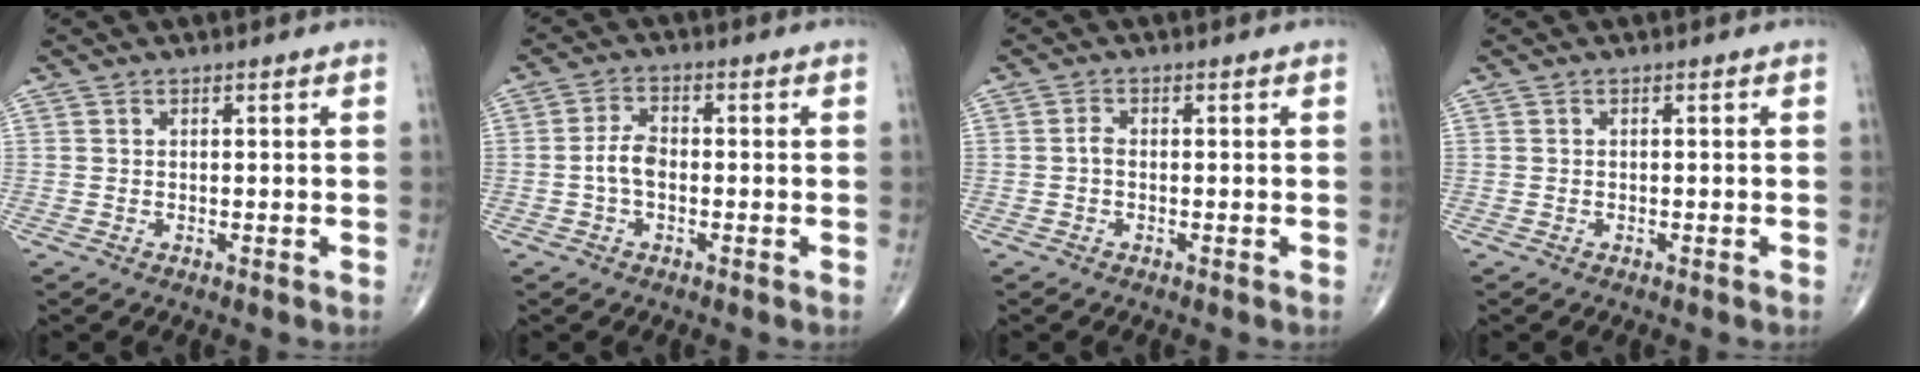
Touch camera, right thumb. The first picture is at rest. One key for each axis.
{"total": 4.0, "fx": -0.9, "fy": 2.3, "fz": 3.2, "tx": -0.062, "ty": 0.015, "tz": -0.022}
{"total": 1.2, "fx": -0.3, "fy": 0.7, "fz": 0.9, "tx": -0.015, "ty": 0.002, "tz": -0.008}
{"total": 0.0}